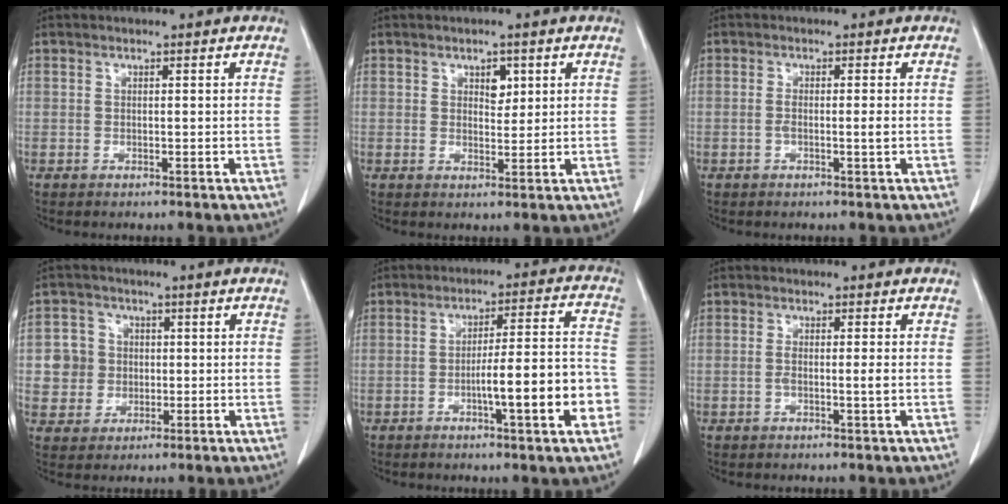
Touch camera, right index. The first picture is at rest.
{"total": 2.6, "force": [1.2, 1.5, 1.8], "torque": [-0.022, -0.001, 0.019]}
{"total": 1.8, "force": [-0.3, 0.0, 1.8], "torque": [-0.031, 0.002, -0.004]}
{"total": 5.6, "force": [0.3, 5.6, 0.8], "torque": [-0.015, 0.019, 0.011]}
{"total": 11.6, "force": [-3.8, 1.0, 10.9], "torque": [-0.155, 0.018, -0.051]}
{"total": 2.0, "force": [-0.3, 0.0, 1.9], "torque": [-0.034, 0.002, -0.005]}